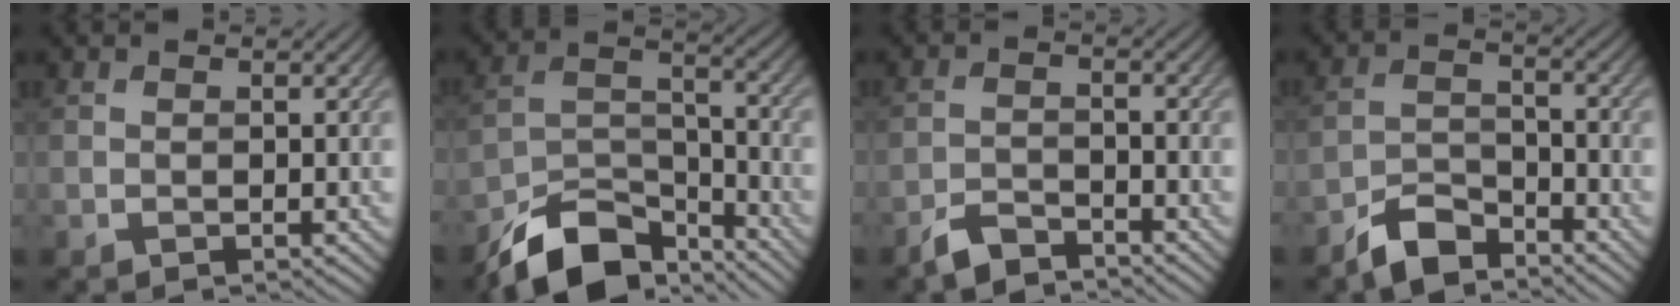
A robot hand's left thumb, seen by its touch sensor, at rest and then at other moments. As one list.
[{"total": 11.7, "force": [-9.2, 4.7, 5.6], "torque": [-0.101, -0.009, -0.168]}, {"total": 3.6, "force": [-3.3, 0.9, 1.4], "torque": [-0.029, -0.001, -0.070]}, {"total": 5.5, "force": [-4.6, 2.0, 2.3], "torque": [-0.044, -0.002, -0.100]}]